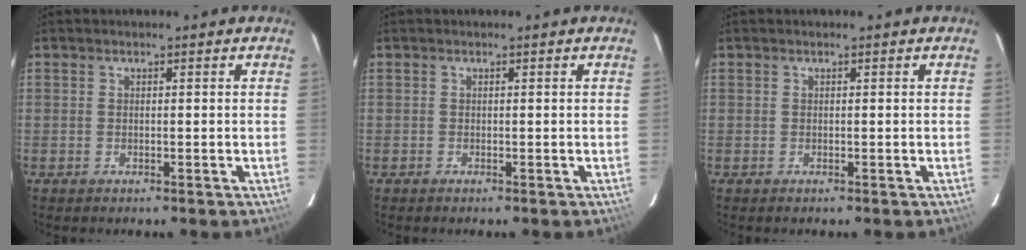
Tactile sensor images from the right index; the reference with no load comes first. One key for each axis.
{"total": 0.0}
{"total": 0.0}